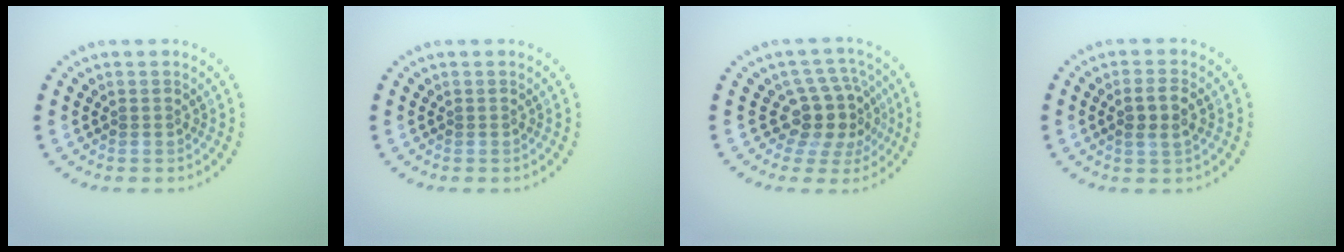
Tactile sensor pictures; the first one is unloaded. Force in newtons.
{"total": 0.0}
{"total": 4.2, "press": 3.2, "slide": 2.8}
{"total": 2.3, "press": 2.2, "slide": 0.7}